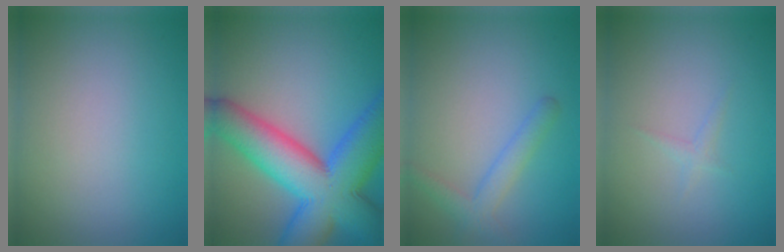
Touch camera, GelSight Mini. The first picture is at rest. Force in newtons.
{"total": 13.2, "press": 13.2, "slide": 0.5}
{"total": 2.3, "press": 2.3, "slide": 0.1}
{"total": 0.7, "press": 0.7, "slide": 0.0}